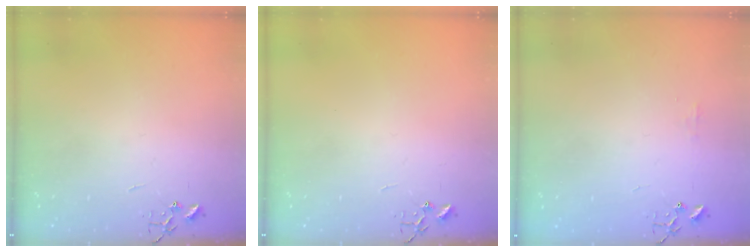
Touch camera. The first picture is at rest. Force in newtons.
{"total": 0.0}
{"total": 4.5, "press": 4.4, "slide": 0.7}